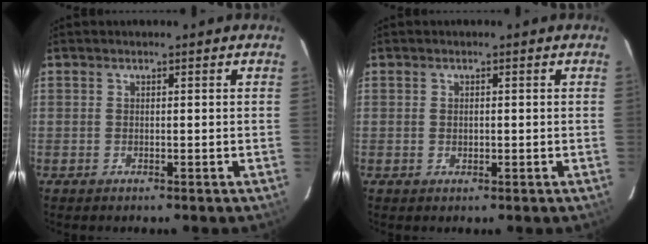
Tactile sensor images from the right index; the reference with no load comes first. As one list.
[{"total": 0.9, "force": [-0.1, 0.7, 0.5], "torque": [-0.006, 0.003, 0.000]}]